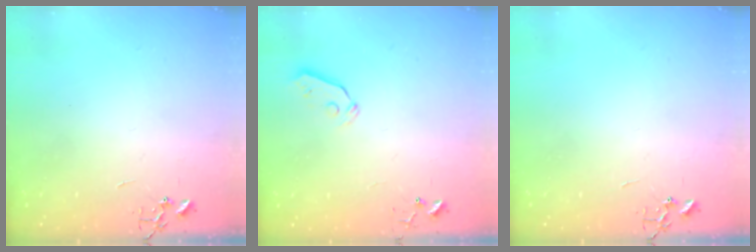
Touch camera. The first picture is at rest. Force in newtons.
{"total": 4.0, "press": 3.9, "slide": 0.8}
{"total": 0.0}